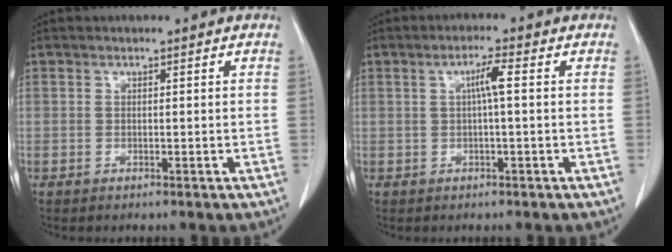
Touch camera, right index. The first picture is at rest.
{"total": 3.0, "force": [0.5, 0.2, 3.0], "torque": [-0.054, 0.005, 0.007]}